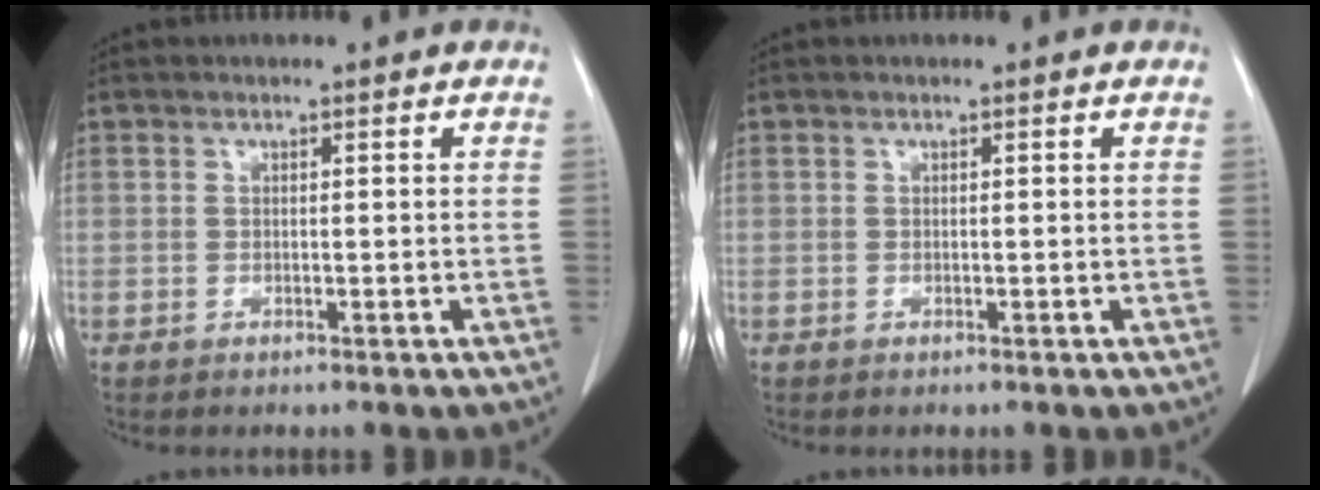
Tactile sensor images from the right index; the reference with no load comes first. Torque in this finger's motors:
{"motor_torque": [0.00, 0.00, 0.00, 0.00]}